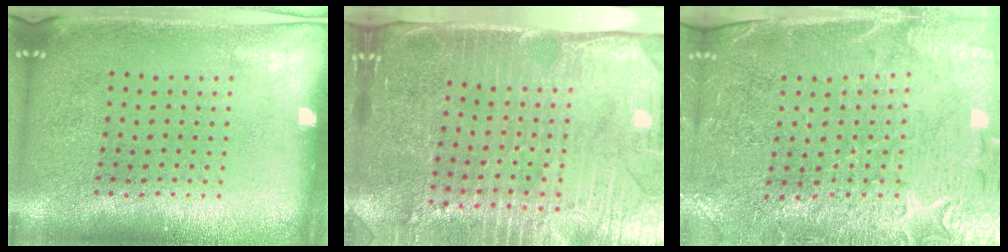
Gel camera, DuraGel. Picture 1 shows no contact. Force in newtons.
{"total": 4.4, "press": 3.8, "slide": 2.3}
{"total": 3.3, "press": 3.1, "slide": 1.2}